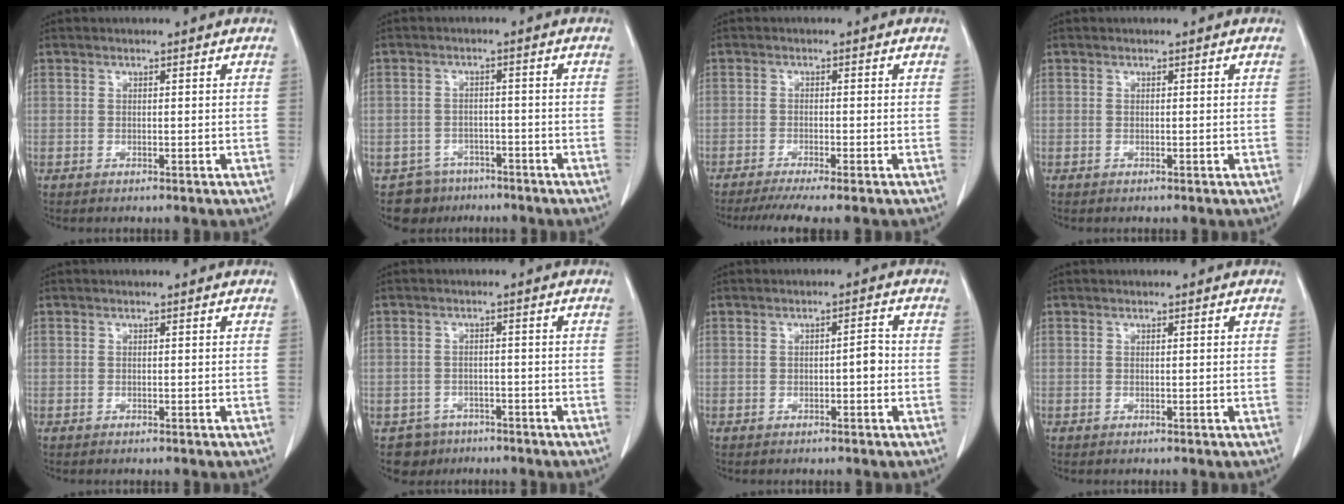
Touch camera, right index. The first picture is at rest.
{"total": 5.2, "force": [-3.6, 3.6, -0.5], "torque": [0.016, 0.013, -0.052]}
{"total": 6.3, "force": [-5.1, -0.3, 3.8], "torque": [-0.053, -0.014, -0.081]}
{"total": 0.0}
{"total": 0.0}
{"total": 4.0, "force": [-2.5, 3.1, -0.5], "torque": [0.012, 0.010, -0.037]}
{"total": 2.2, "force": [-0.4, 0.6, 2.1], "torque": [-0.026, 0.005, -0.007]}
{"total": 0.0}